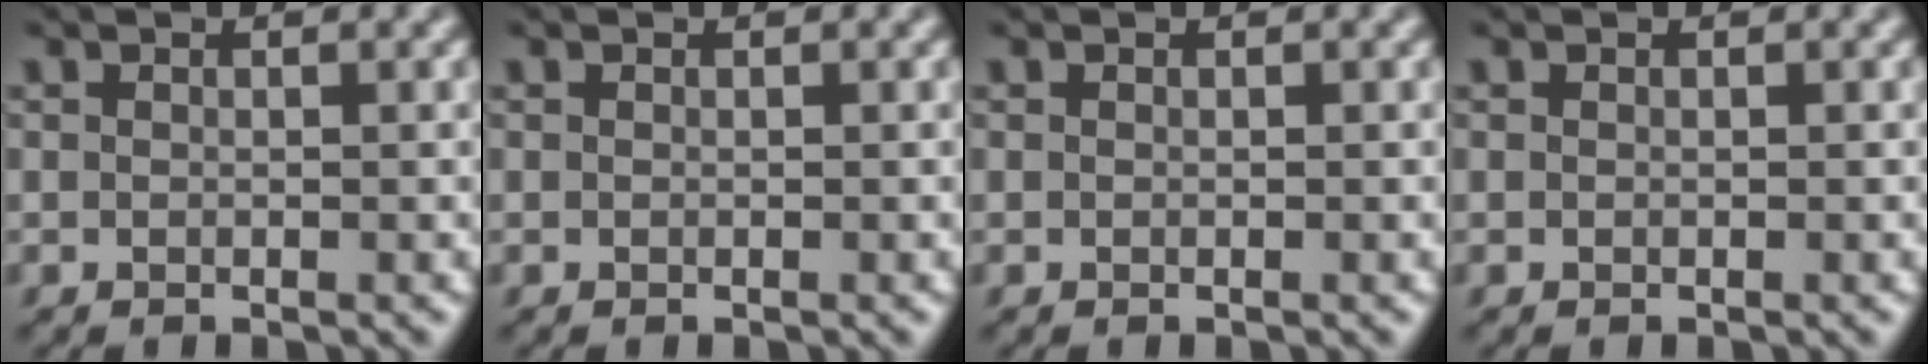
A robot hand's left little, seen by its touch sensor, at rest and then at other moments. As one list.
[{"total": 0.0}, {"total": 0.0}, {"total": 0.0}]